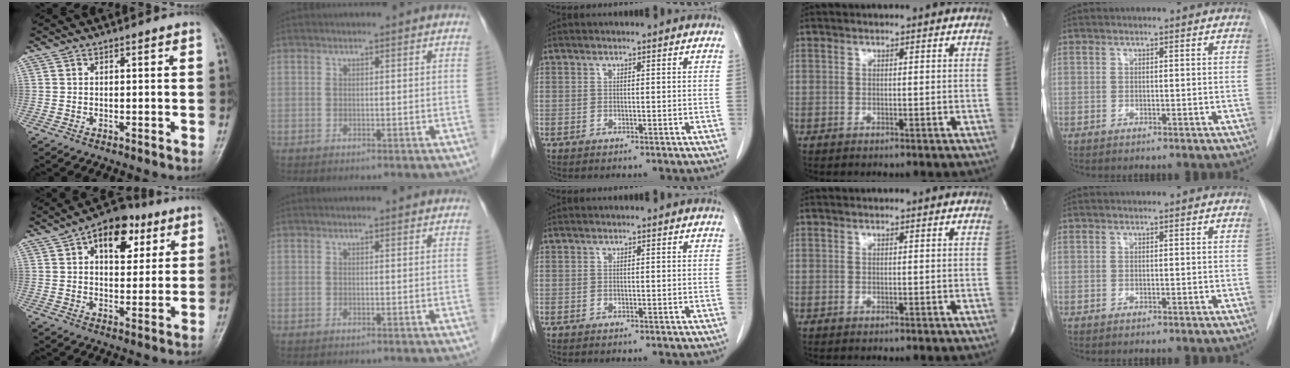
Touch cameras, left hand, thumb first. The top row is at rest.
{"thumb": {"total": 12.1, "force": [5.2, 7.1, 8.3], "torque": [-0.083, -0.004, 0.072]}, "index": {"total": 2.4, "force": [2.3, 0.6, 0.6], "torque": [-0.008, 0.011, 0.024]}}